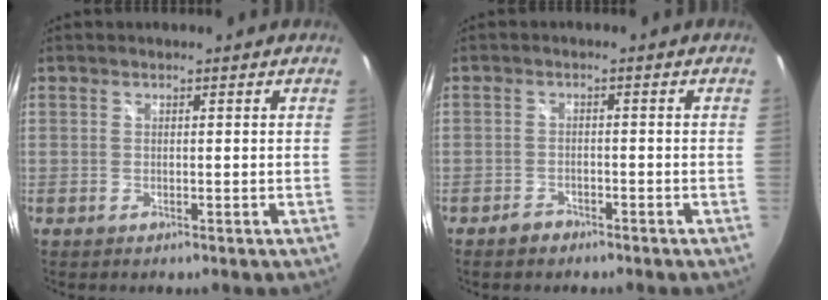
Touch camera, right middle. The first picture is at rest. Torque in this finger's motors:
{"motor_torque": [0.32, -0.25, 0.06, 0.00]}